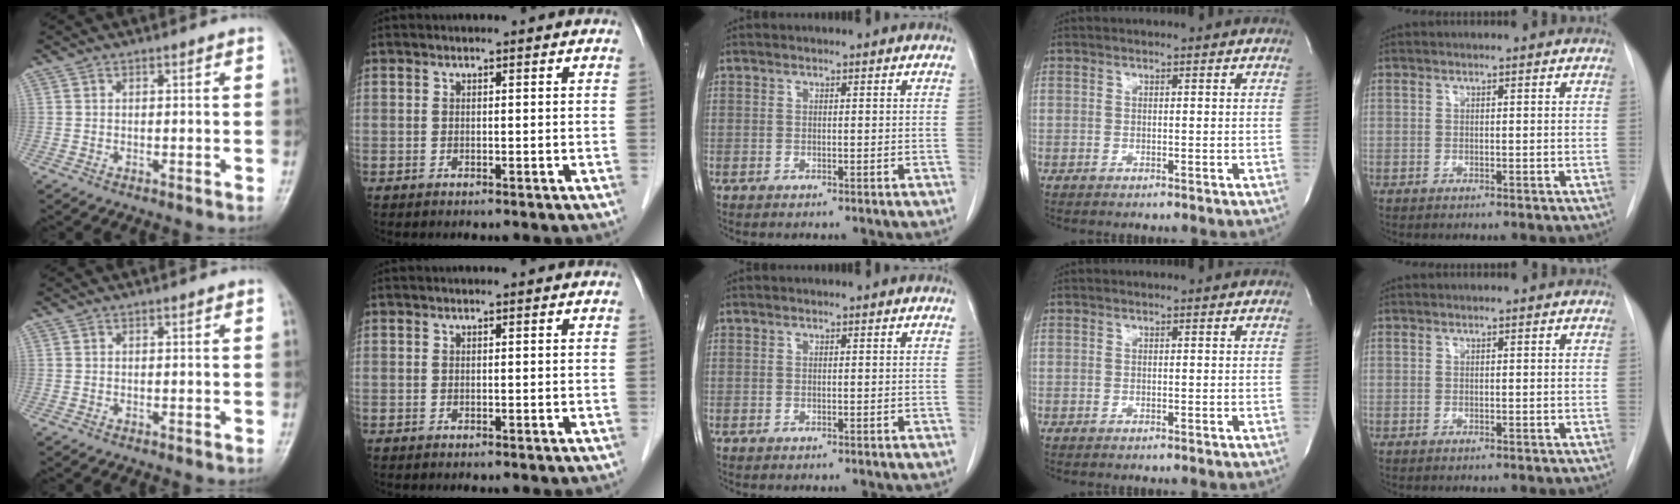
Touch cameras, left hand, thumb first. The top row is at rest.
{}